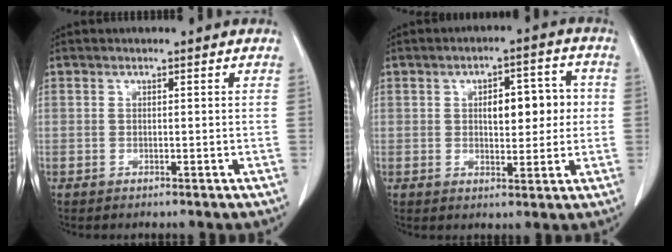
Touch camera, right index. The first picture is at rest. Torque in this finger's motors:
{"motor_torque": [0.17, 0.17, 0.32, 0.05]}